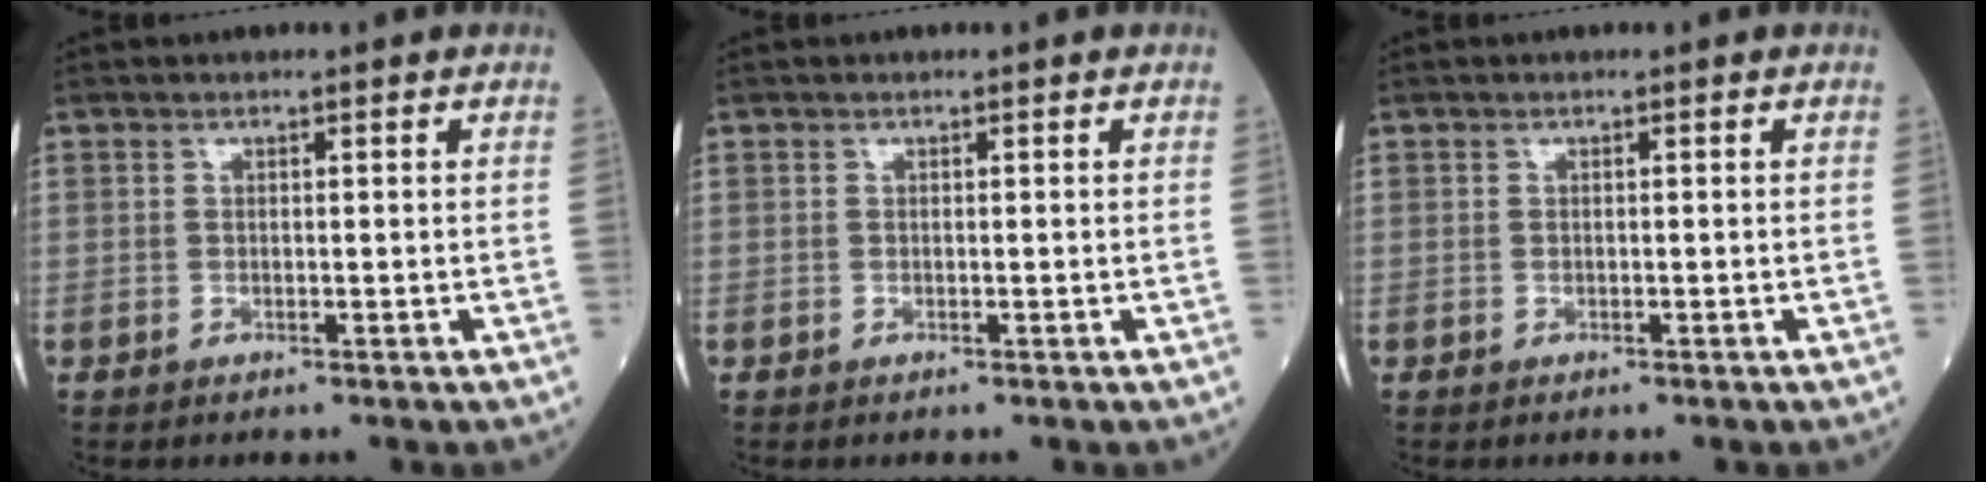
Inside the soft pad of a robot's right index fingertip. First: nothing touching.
{"total": 0.0}
{"total": 0.0}